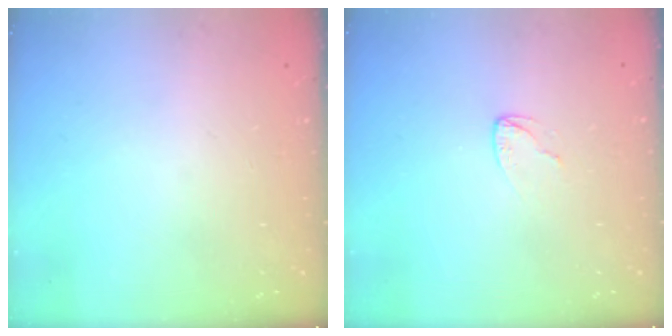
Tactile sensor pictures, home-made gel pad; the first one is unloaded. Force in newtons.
{"total": 3.6, "press": 3.6, "slide": 0.3}